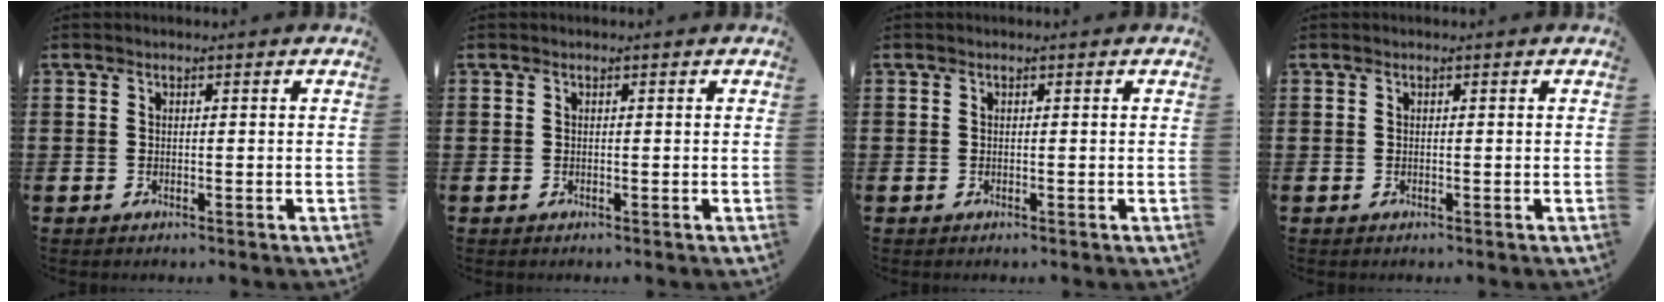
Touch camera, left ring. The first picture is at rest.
{"total": 0.0}
{"total": 0.0}
{"total": 0.0}